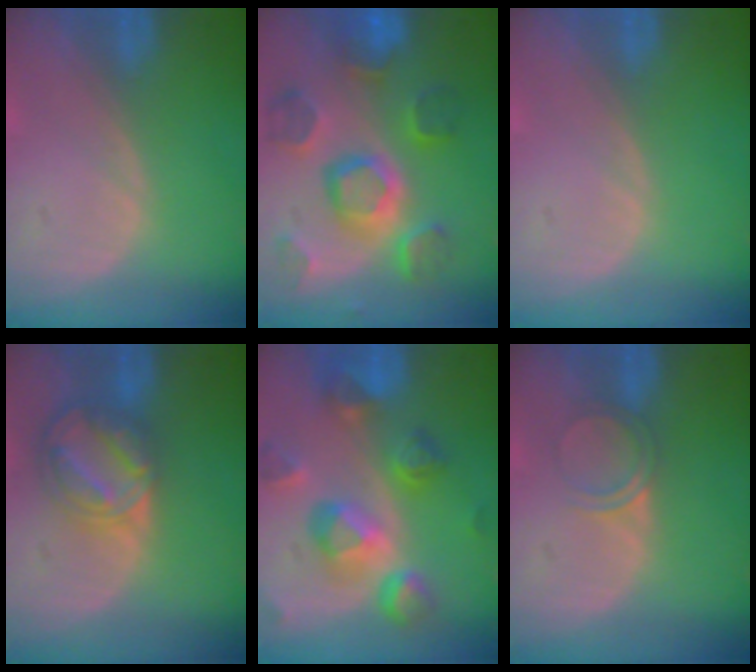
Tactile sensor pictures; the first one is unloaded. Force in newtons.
{"total": 11.6, "press": 10.0, "slide": 5.8}
{"total": 0.0}
{"total": 8.5, "press": 7.1, "slide": 4.7}
{"total": 10.5, "press": 9.4, "slide": 4.8}
{"total": 2.9, "press": 2.6, "slide": 1.1}